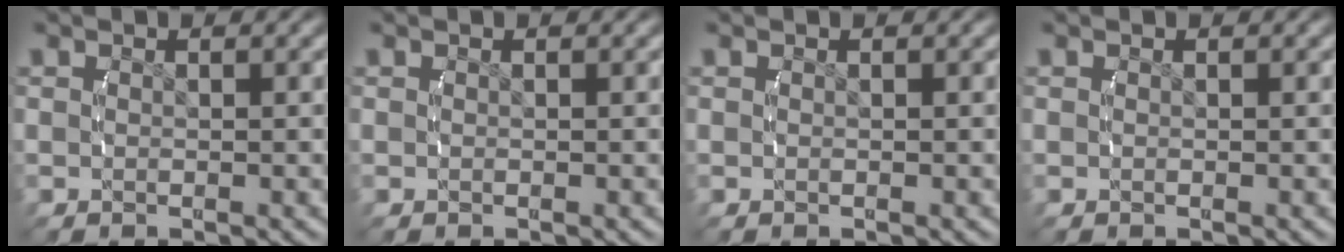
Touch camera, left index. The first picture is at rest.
{"total": 0.0}
{"total": 0.0}
{"total": 0.0}